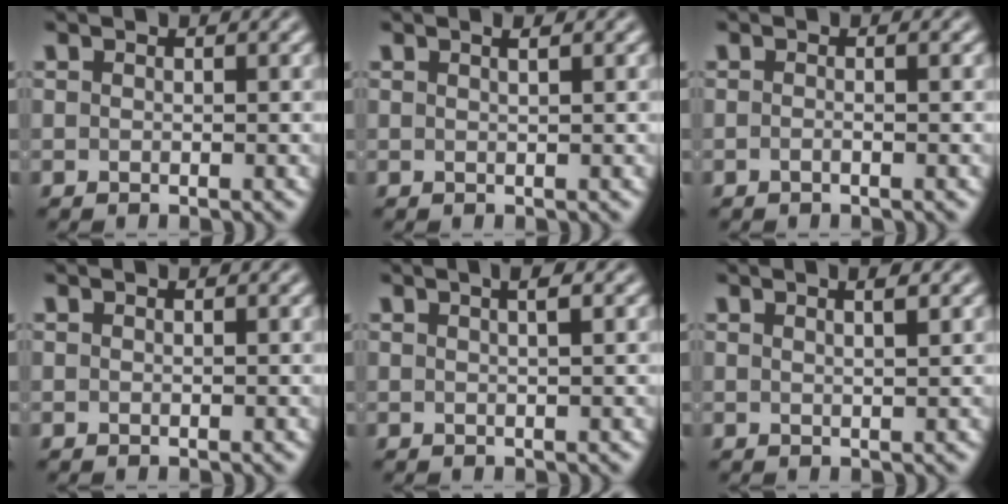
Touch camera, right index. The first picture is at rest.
{"total": 1.0, "force": [0.3, -0.8, 0.6], "torque": [-0.006, 0.000, 0.009]}
{"total": 0.9, "force": [-0.6, -0.4, 0.5], "torque": [-0.009, 0.002, -0.013]}
{"total": 0.0}
{"total": 1.9, "force": [0.8, -0.3, 1.7], "torque": [-0.017, 0.006, 0.012]}
{"total": 1.6, "force": [0.8, -0.8, 1.1], "torque": [-0.014, -0.003, 0.018]}